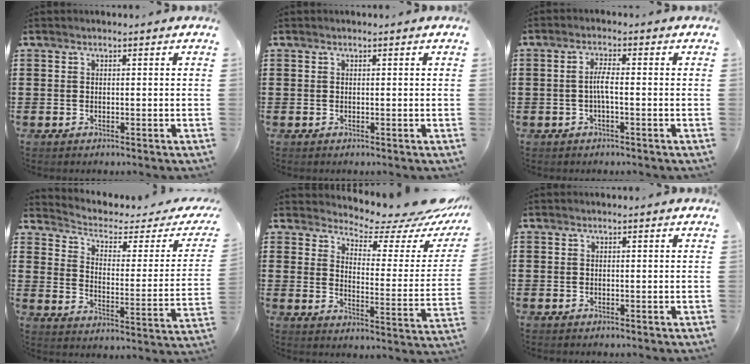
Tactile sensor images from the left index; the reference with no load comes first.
{"total": 0.0}
{"total": 3.0, "force": [-0.5, 0.4, 2.9], "torque": [-0.061, -0.002, -0.013]}
{"total": 2.9, "force": [1.9, 1.2, 1.8], "torque": [-0.051, -0.016, 0.024]}
{"total": 6.1, "force": [5.7, 1.0, 1.9], "torque": [-0.045, -0.050, 0.091]}
{"total": 0.0}